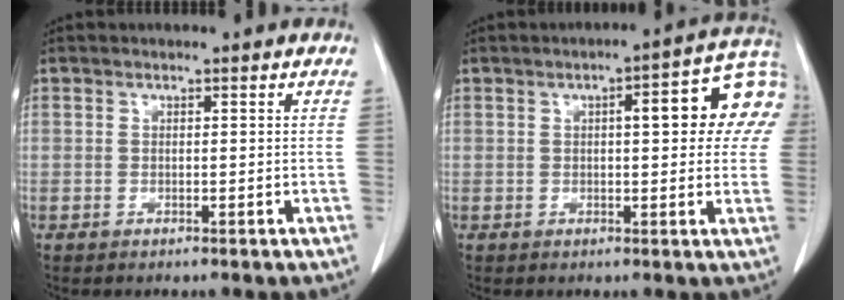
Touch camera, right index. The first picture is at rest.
{"total": 12.3, "force": [3.0, 3.3, 11.4], "torque": [-0.134, 0.032, 0.027]}